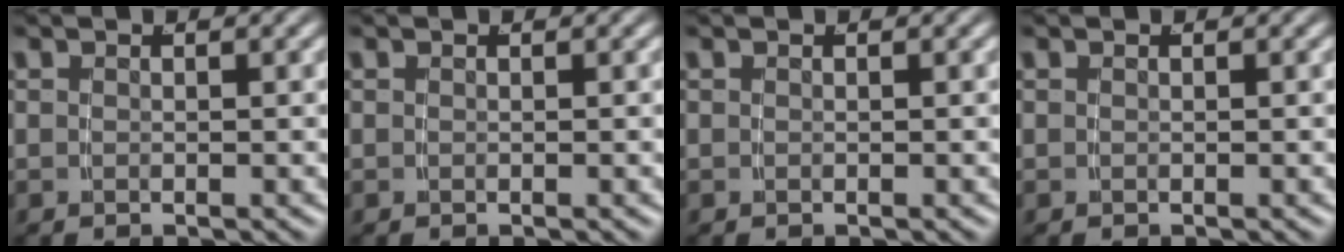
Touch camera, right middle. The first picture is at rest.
{"total": 0.0}
{"total": 0.0}
{"total": 0.0}